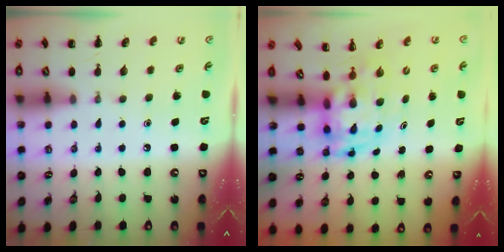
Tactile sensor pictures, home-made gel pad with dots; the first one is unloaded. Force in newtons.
{"total": 3.6, "press": 3.5, "slide": 0.8}